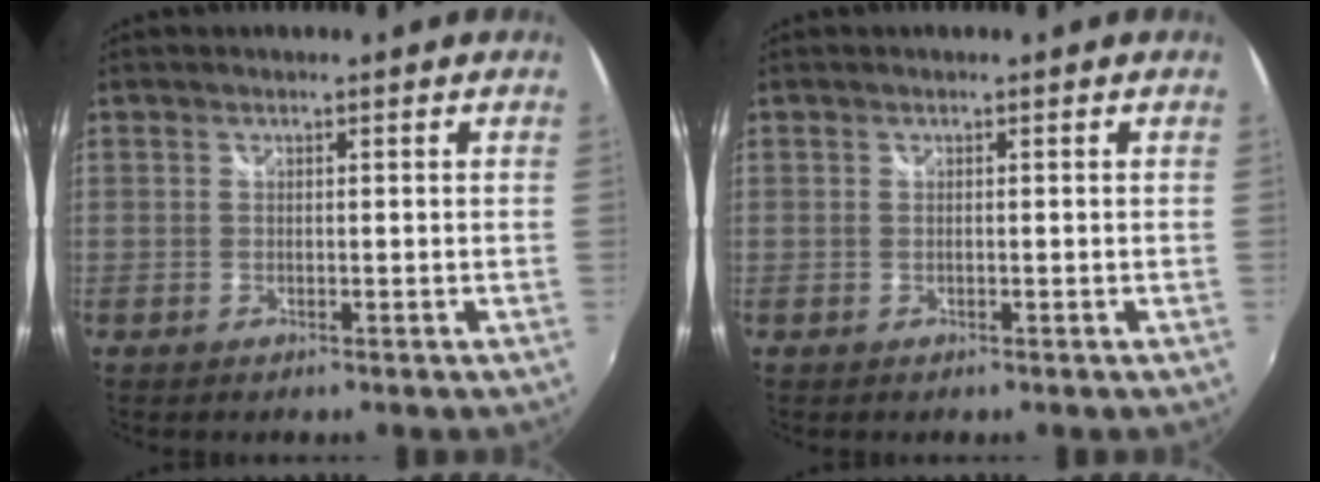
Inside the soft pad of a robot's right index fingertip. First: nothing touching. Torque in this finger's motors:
{"motor_torque": [0.32, 0.33, 0.01, 0.01]}